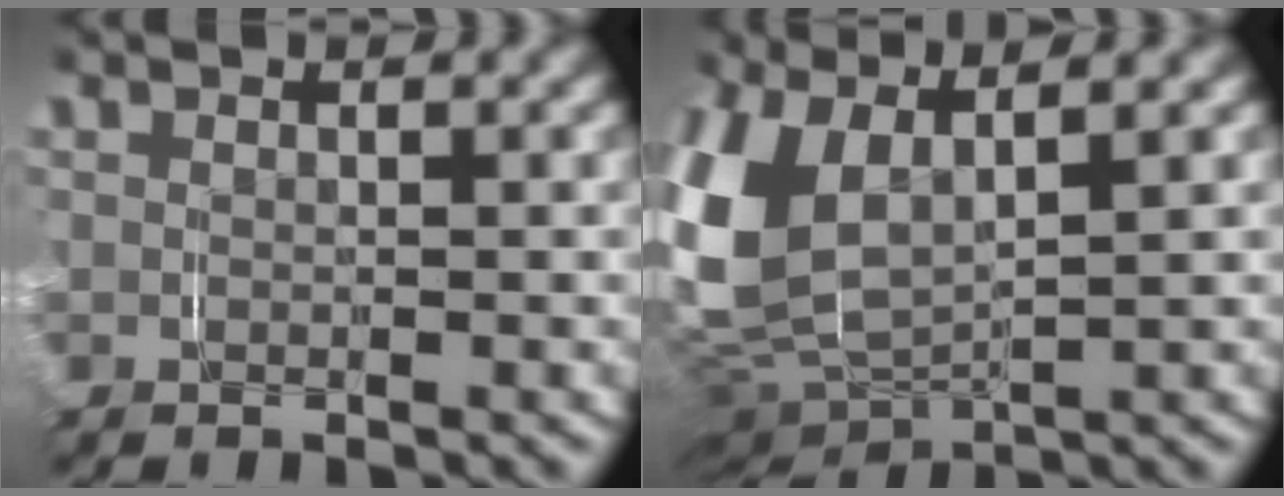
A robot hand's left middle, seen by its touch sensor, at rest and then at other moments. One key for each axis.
{"total": 9.4, "fx": 0.5, "fy": 6.6, "fz": 6.7, "tx": -0.204, "ty": -0.018, "tz": 0.014}